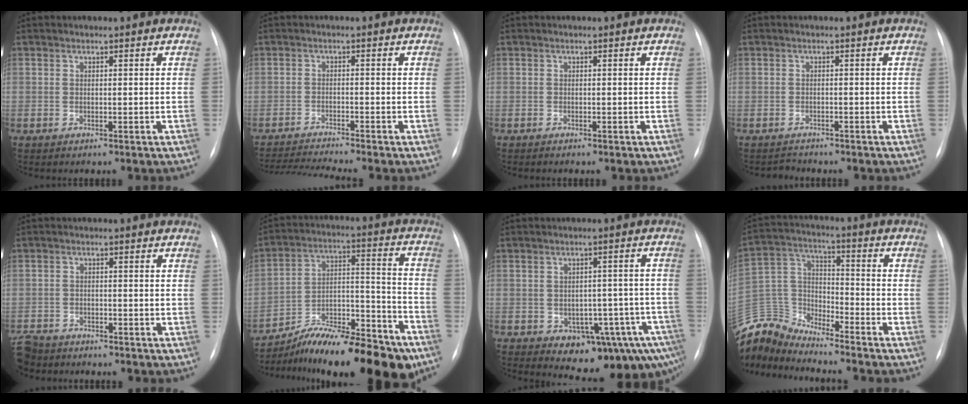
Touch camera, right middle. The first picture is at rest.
{"total": 6.5, "force": [-5.9, -1.9, 2.1], "torque": [-0.035, -0.017, -0.103]}
{"total": 0.0}
{"total": 1.1, "force": [-1.0, 0.1, -0.5], "torque": [0.009, -0.007, -0.015]}
{"total": 6.3, "force": [-5.4, 3.1, 1.1], "torque": [-0.032, -0.009, -0.099]}
{"total": 19.4, "force": [-15.4, 4.0, 11.2], "torque": [-0.136, 0.036, -0.251]}
{"total": 12.6, "force": [-6.8, 5.8, 8.9], "torque": [-0.082, 0.025, -0.082]}
{"total": 12.8, "force": [-12.6, 2.0, 0.7], "torque": [-0.030, 0.057, -0.248]}